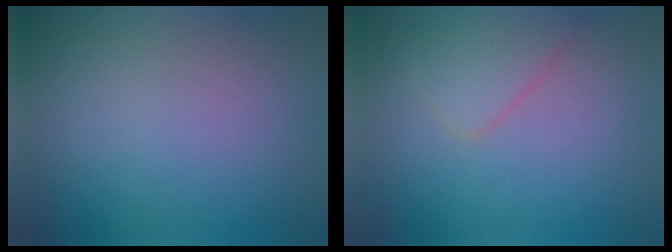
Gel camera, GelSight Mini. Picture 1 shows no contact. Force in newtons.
{"total": 2.5, "press": 2.5, "slide": 0.1}